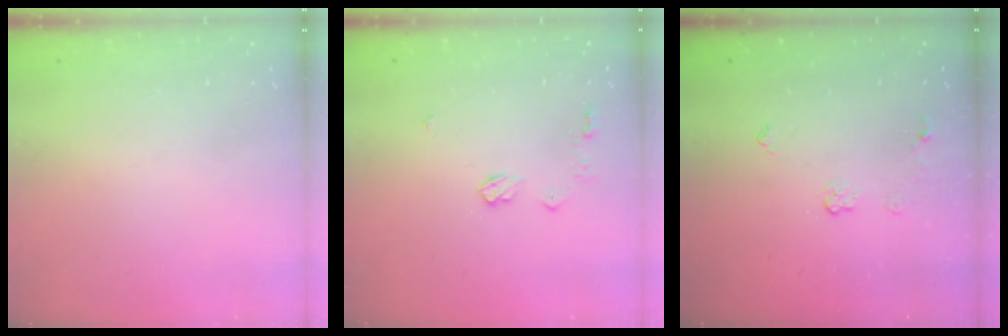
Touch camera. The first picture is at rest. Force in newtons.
{"total": 7.4, "press": 7.4, "slide": 0.3}
{"total": 4.0, "press": 3.9, "slide": 0.6}